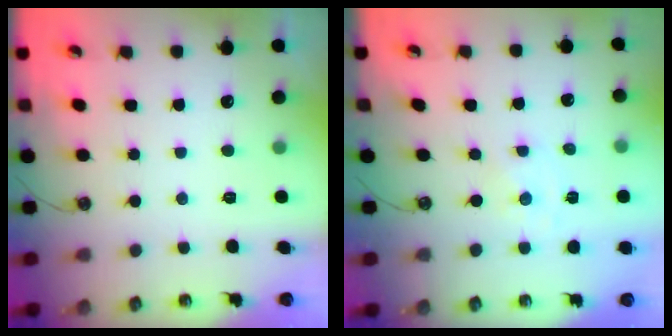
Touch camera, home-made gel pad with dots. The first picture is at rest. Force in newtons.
{"total": 0.0}